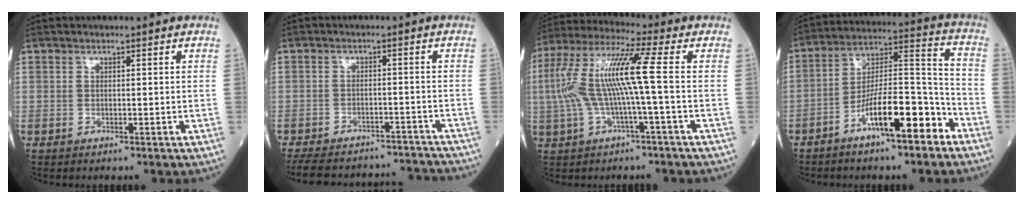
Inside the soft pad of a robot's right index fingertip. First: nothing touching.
{"total": 17.4, "force": [-16.2, 4.5, 4.5], "torque": [-0.111, 0.004, -0.209]}
{"total": 11.7, "force": [-0.5, 0.0, 11.7], "torque": [-0.246, 0.031, -0.015]}
{"total": 13.5, "force": [-7.7, 2.5, 10.8], "torque": [-0.184, 0.014, -0.131]}